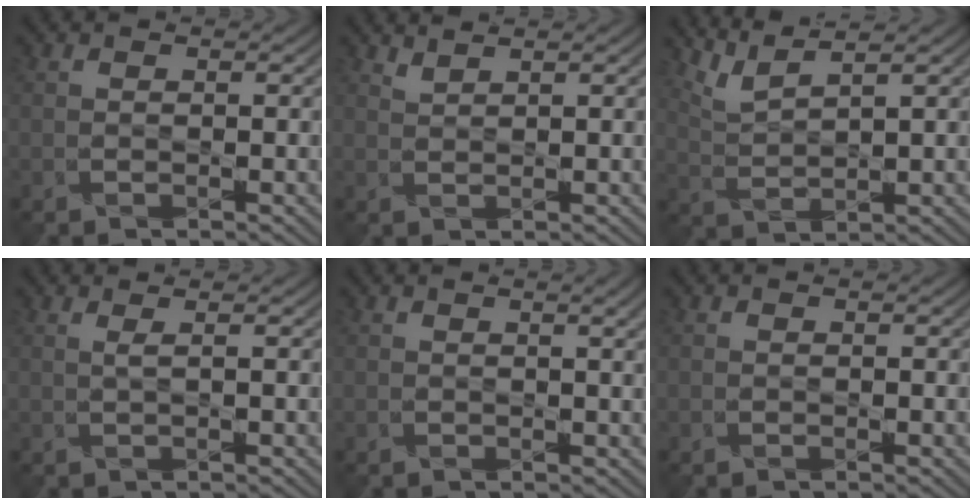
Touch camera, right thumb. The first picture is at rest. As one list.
[{"total": 2.3, "force": [2.0, -0.2, -1.2], "torque": [0.027, -0.001, 0.040]}, {"total": 4.2, "force": [4.1, 0.3, 1.1], "torque": [-0.035, 0.001, 0.089]}, {"total": 1.0, "force": [0.9, -0.2, -0.3], "torque": [0.009, 0.000, 0.016]}, {"total": 2.5, "force": [1.3, 0.7, 2.1], "torque": [-0.019, 0.005, 0.016]}, {"total": 0.0}]